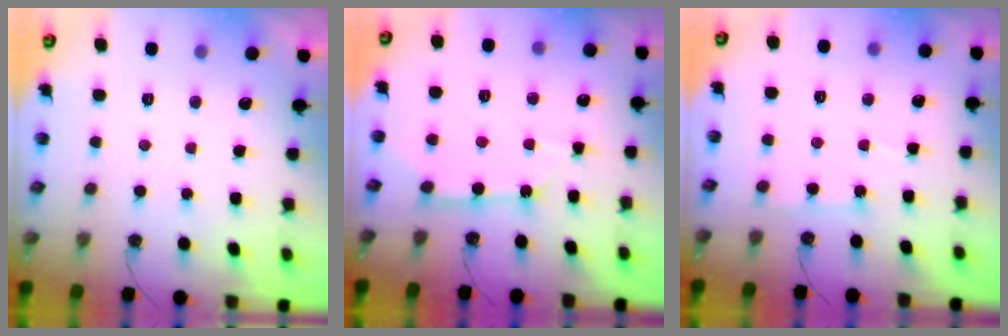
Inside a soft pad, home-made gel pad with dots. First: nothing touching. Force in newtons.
{"total": 7.6, "press": 7.6, "slide": 0.6}
{"total": 3.6, "press": 3.5, "slide": 0.6}